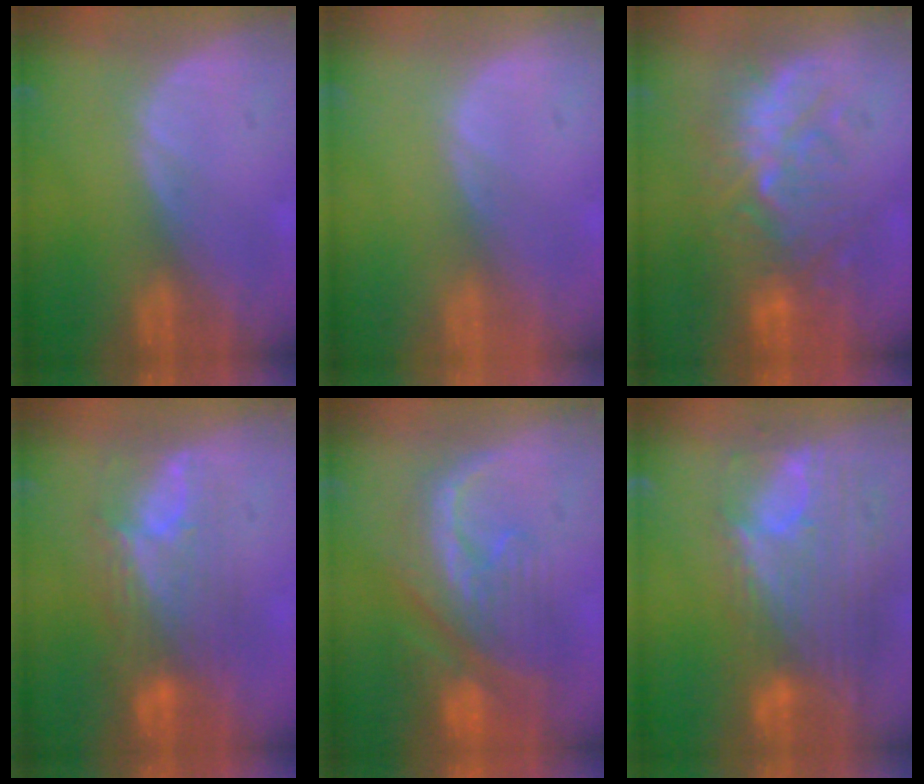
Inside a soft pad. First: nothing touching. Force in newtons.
{"total": 0.0}
{"total": 9.4, "press": 9.2, "slide": 1.9}
{"total": 7.3, "press": 7.1, "slide": 1.3}
{"total": 10.3, "press": 9.1, "slide": 4.7}
{"total": 12.1, "press": 10.2, "slide": 6.4}